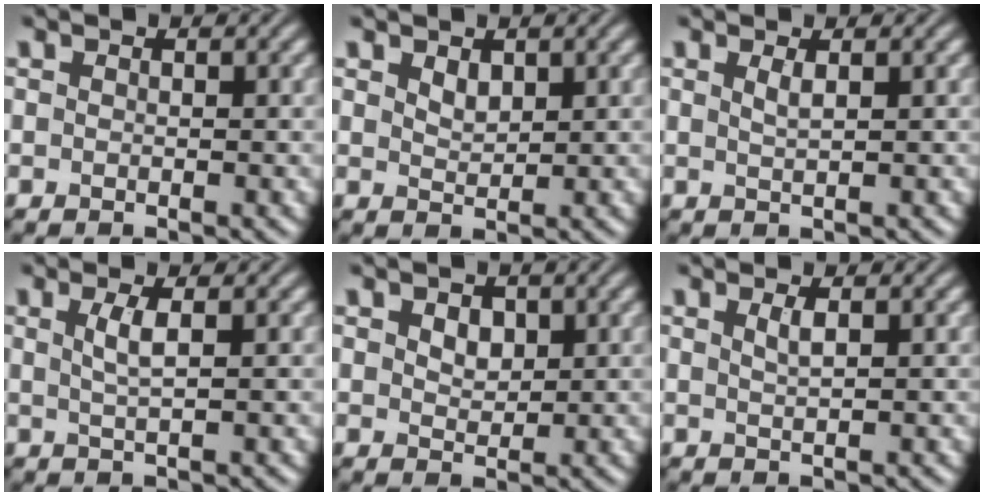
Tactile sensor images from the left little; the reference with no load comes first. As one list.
[{"total": 1.4, "force": [0.9, 0.8, 0.8], "torque": [-0.016, -0.002, 0.022]}, {"total": 1.2, "force": [0.6, 0.3, 1.0], "torque": [-0.015, 0.001, 0.009]}, {"total": 2.0, "force": [0.6, 0.5, 1.9], "torque": [-0.036, 0.000, 0.009]}, {"total": 2.0, "force": [0.8, 1.3, 1.2], "torque": [-0.025, -0.001, 0.016]}, {"total": 1.3, "force": [0.6, 0.4, 1.1], "torque": [-0.016, 0.002, 0.009]}]